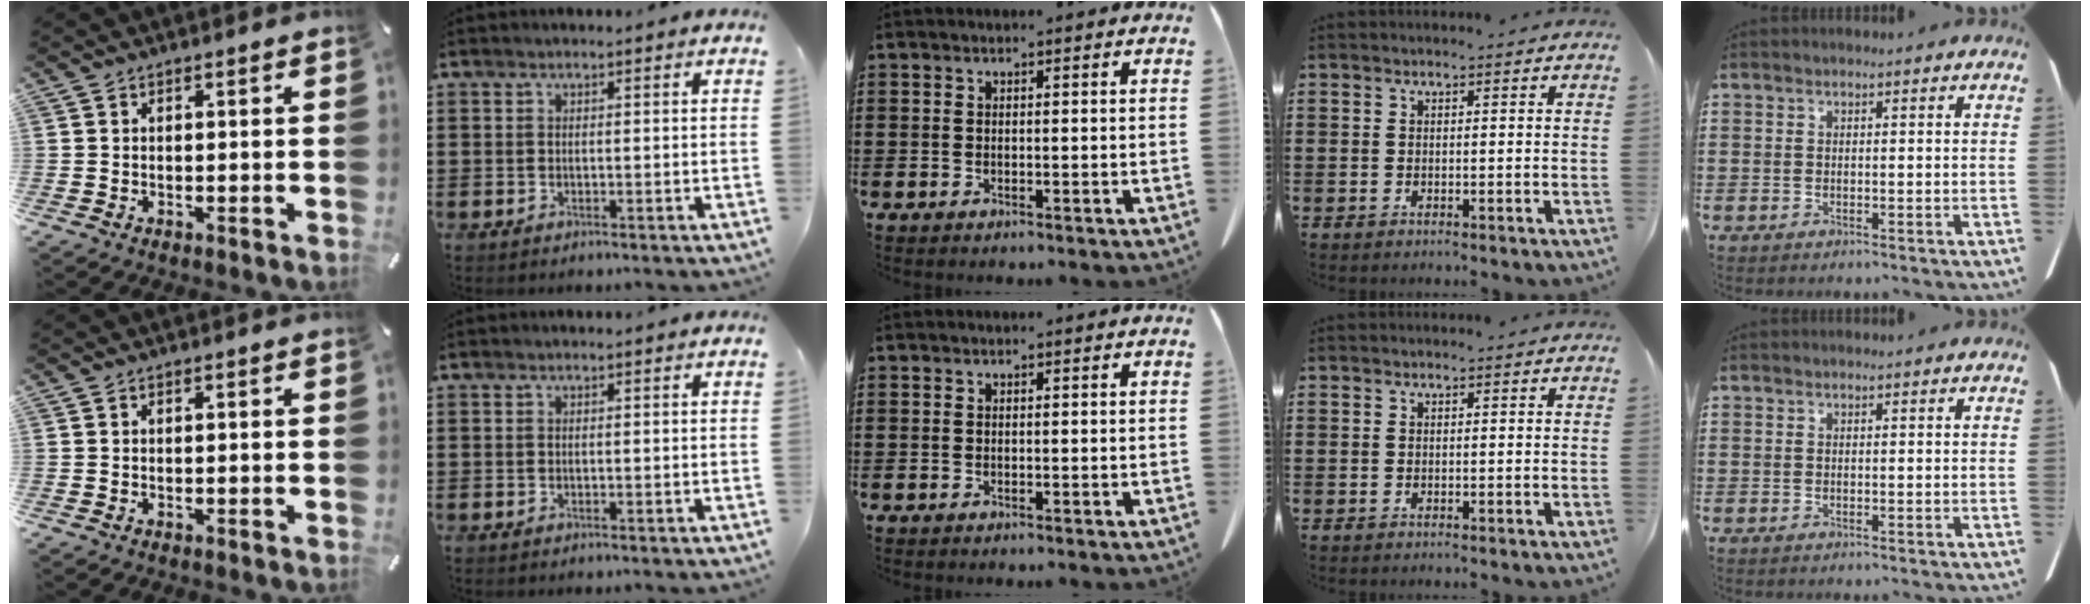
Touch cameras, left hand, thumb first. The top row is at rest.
{}